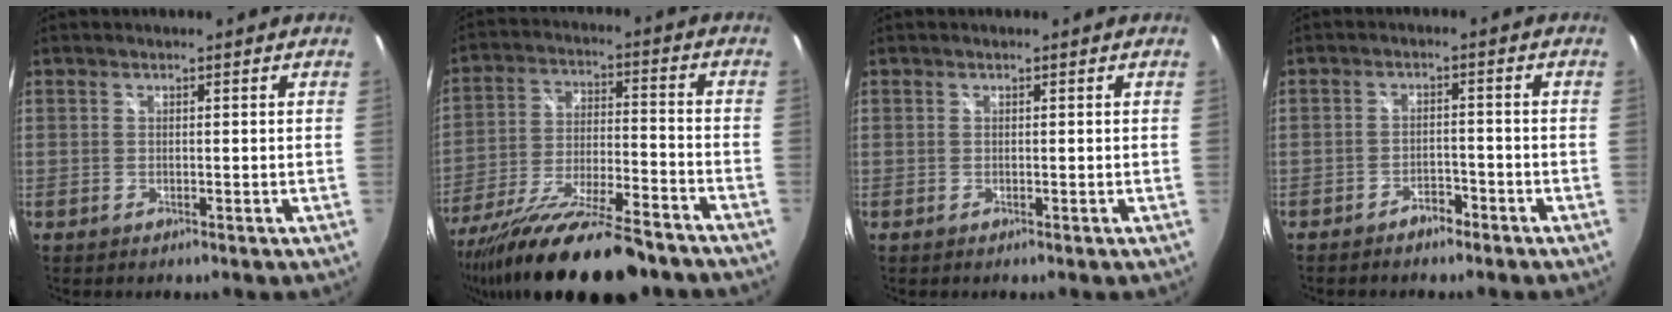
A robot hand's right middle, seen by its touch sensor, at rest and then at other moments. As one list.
[{"total": 22.7, "force": [-18.0, 4.2, 13.2], "torque": [-0.245, -0.059, -0.290]}, {"total": 0.0}, {"total": 2.8, "force": [-2.4, 1.0, 1.1], "torque": [-0.029, 0.006, -0.036]}]